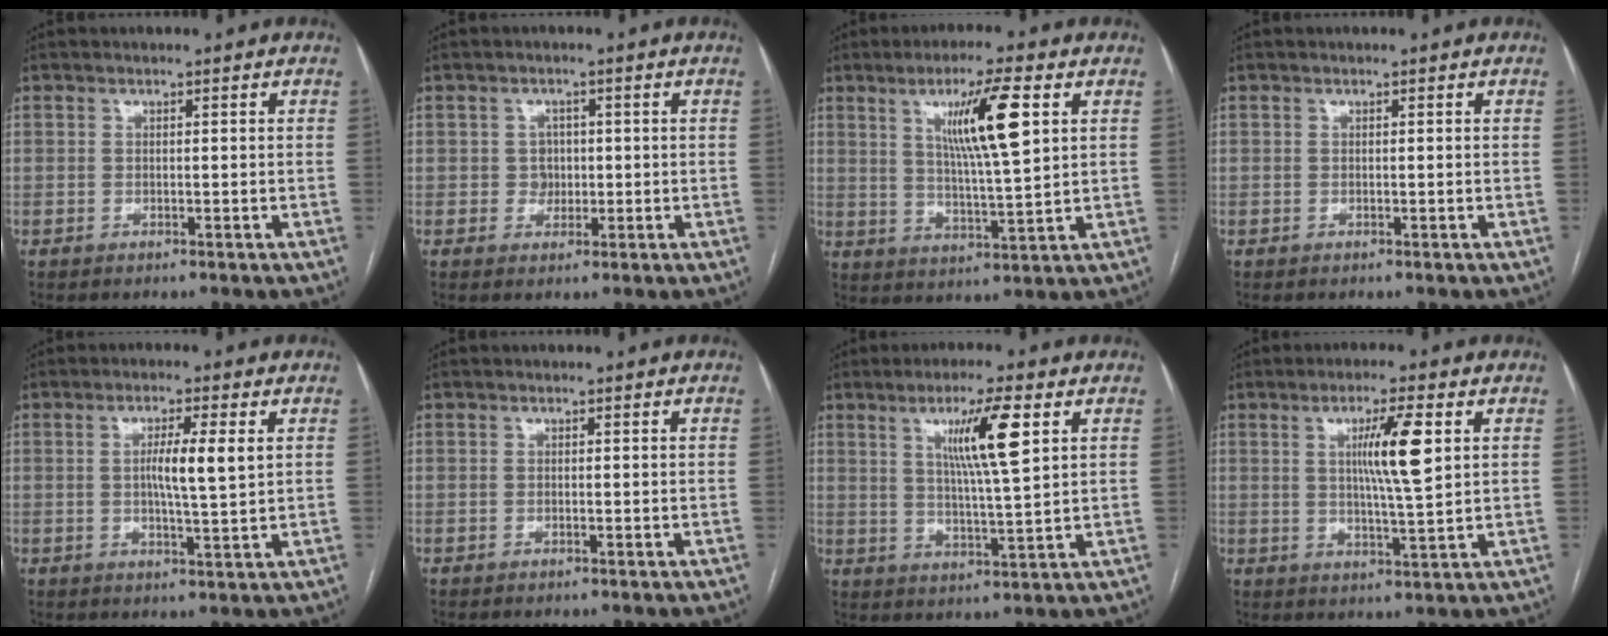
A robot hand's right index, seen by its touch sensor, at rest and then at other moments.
{"total": 2.5, "force": [0.0, 2.3, 0.8], "torque": [-0.005, 0.004, 0.001]}
{"total": 10.4, "force": [3.9, 0.3, 9.7], "torque": [-0.170, -0.002, 0.067]}
{"total": 0.0}
{"total": 5.9, "force": [1.1, 0.2, 5.8], "torque": [-0.103, -0.001, 0.017]}
{"total": 0.0}
{"total": 9.3, "force": [3.7, 0.0, 8.5], "torque": [-0.150, -0.001, 0.063]}
{"total": 7.9, "force": [2.2, 0.0, 7.6], "torque": [-0.134, -0.003, 0.037]}